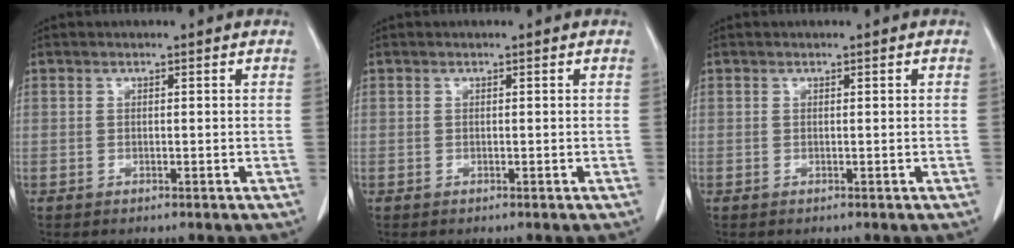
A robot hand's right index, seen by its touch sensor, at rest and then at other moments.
{"total": 0.0}
{"total": 0.0}